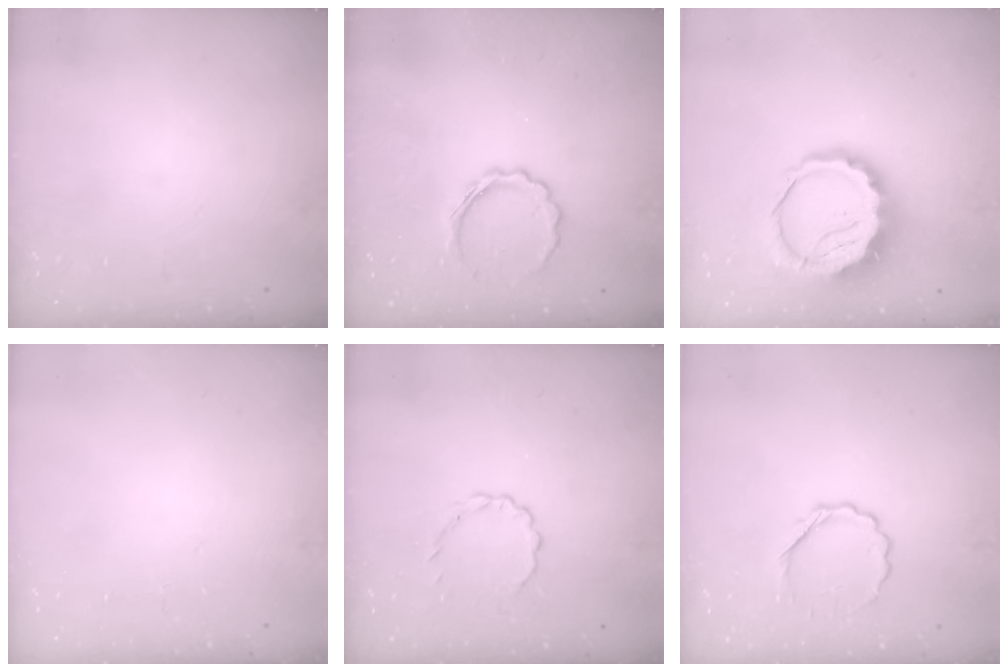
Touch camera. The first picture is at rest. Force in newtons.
{"total": 7.8, "press": 7.7, "slide": 1.3}
{"total": 11.9, "press": 11.6, "slide": 2.4}
{"total": 0.0}
{"total": 2.8, "press": 2.6, "slide": 1.1}
{"total": 5.4, "press": 5.2, "slide": 1.4}